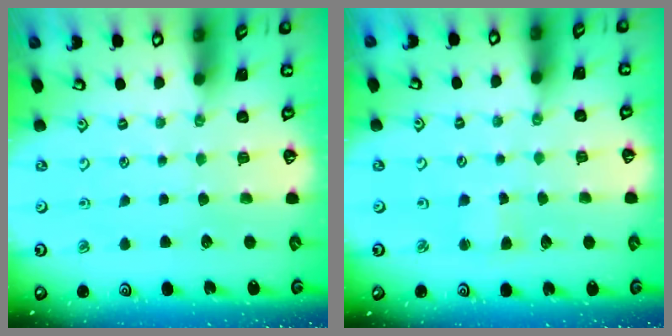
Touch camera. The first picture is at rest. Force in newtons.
{"total": 2.5, "press": 2.5, "slide": 0.4}